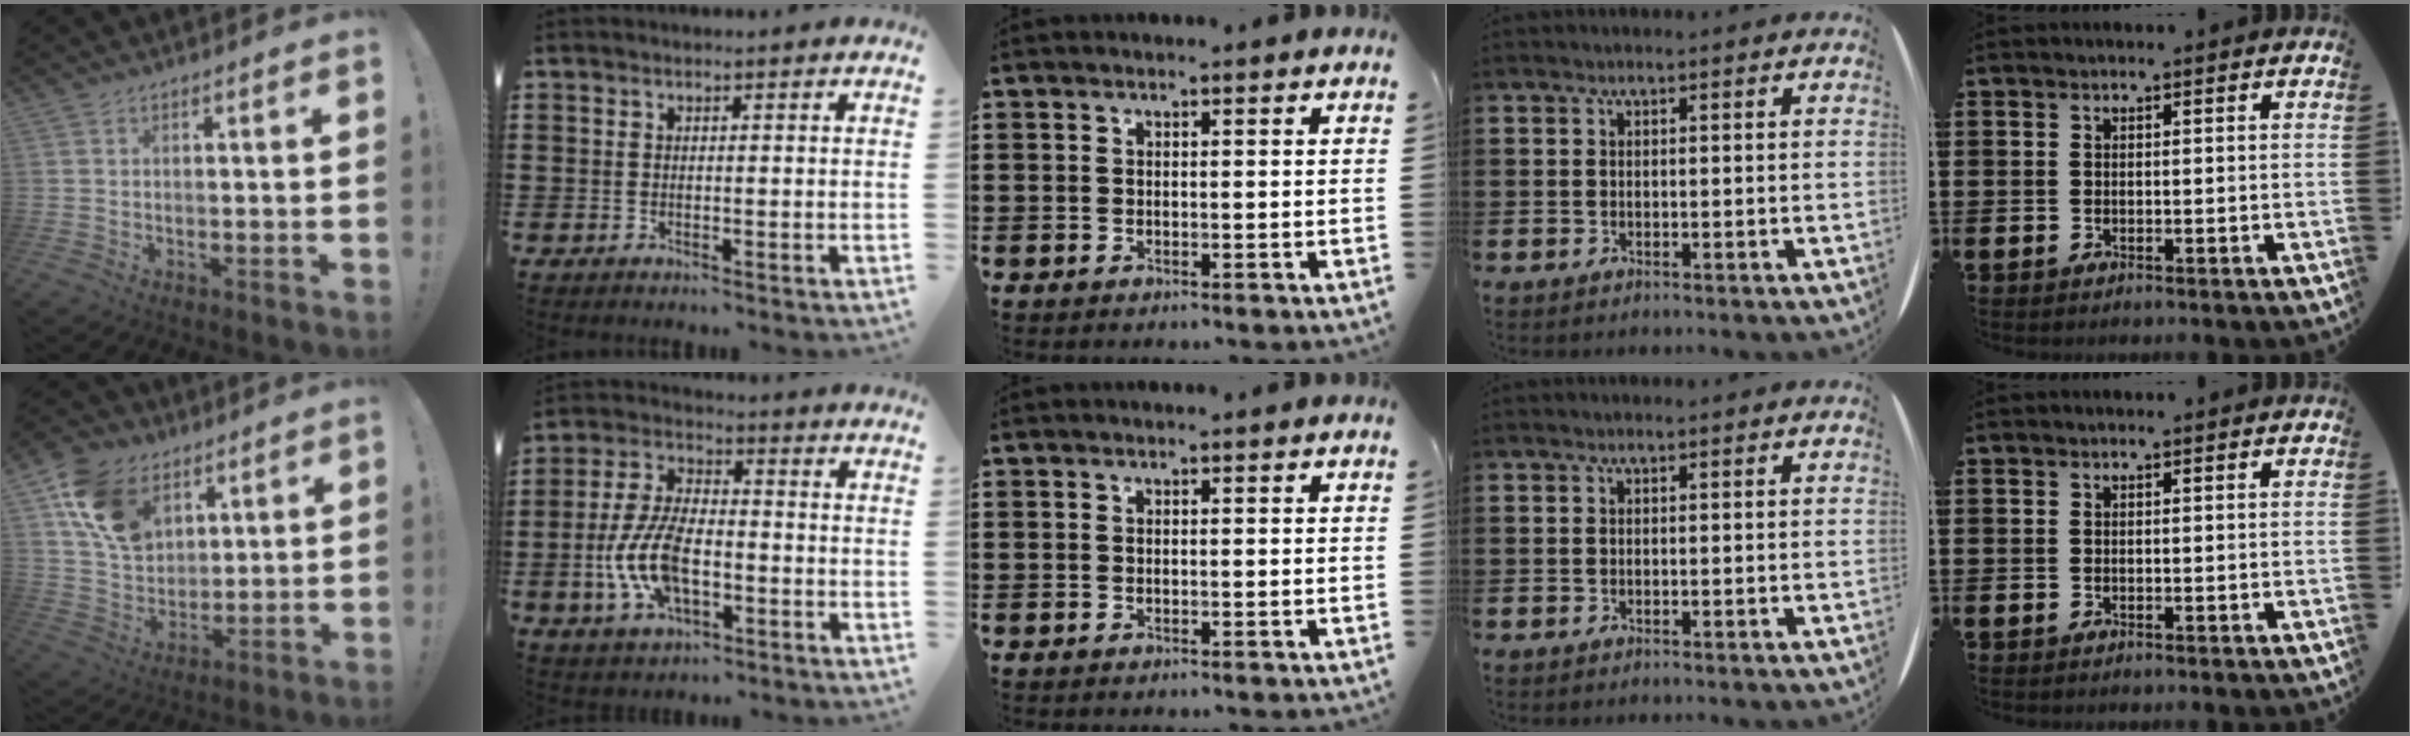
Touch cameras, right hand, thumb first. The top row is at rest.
{"thumb": {"total": 15.5, "force": [8.0, 10.7, 8.0], "torque": [-0.136, -0.028, 0.160]}, "index": {"total": 10.2, "force": [-2.6, 5.2, 8.4], "torque": [-0.203, -0.004, -0.054]}}